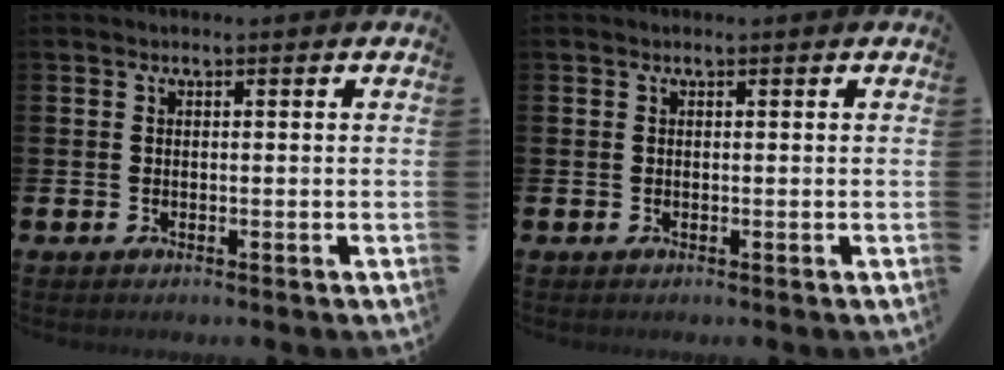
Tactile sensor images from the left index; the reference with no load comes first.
{"total": 0.0}